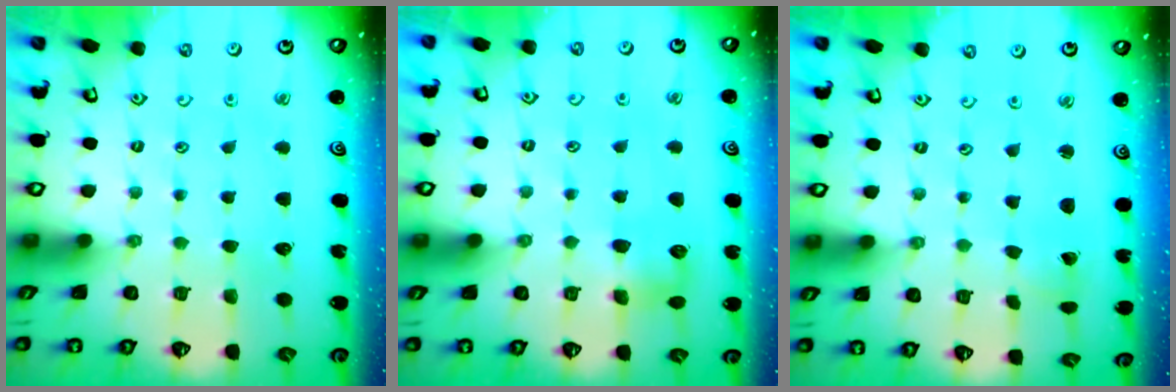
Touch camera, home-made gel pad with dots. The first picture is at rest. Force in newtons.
{"total": 6.7, "press": 6.7, "slide": 0.9}
{"total": 2.6, "press": 2.6, "slide": 0.2}